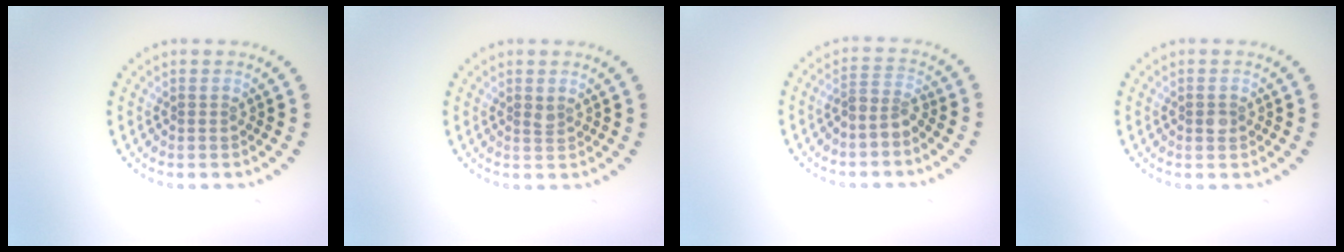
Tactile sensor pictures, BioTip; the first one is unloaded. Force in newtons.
{"total": 0.7, "press": 0.6, "slide": 0.5}
{"total": 2.3, "press": 1.7, "slide": 1.6}
{"total": 1.0, "press": 1.0, "slide": 0.1}